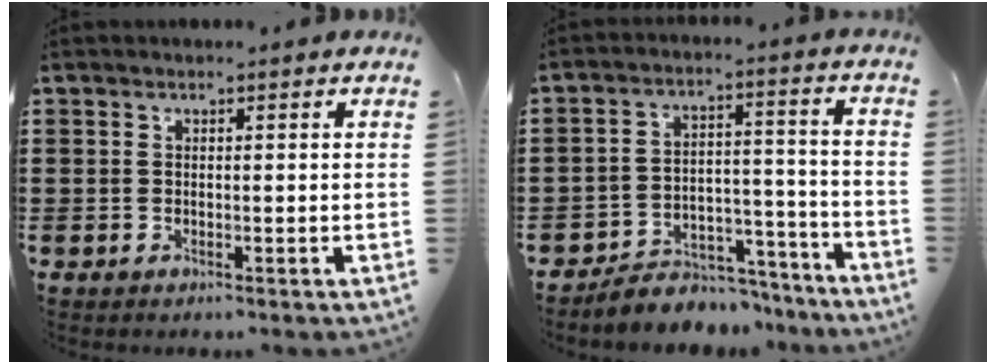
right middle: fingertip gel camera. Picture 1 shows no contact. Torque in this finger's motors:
{"motor_torque": [1.74, 0.19, 0.49, 0.12]}